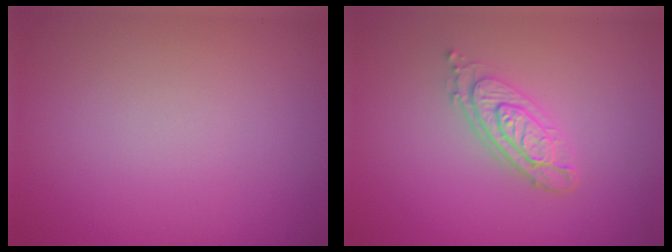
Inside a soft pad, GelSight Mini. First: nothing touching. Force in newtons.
{"total": 3.3, "press": 2.7, "slide": 1.9}